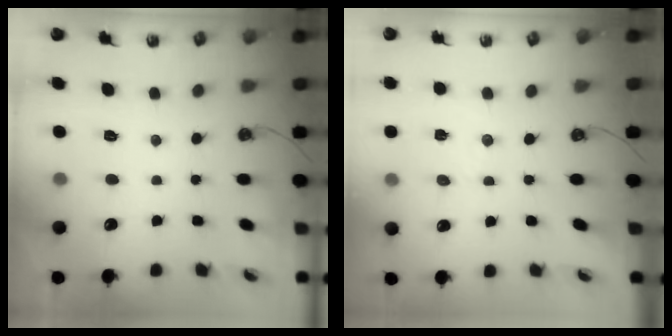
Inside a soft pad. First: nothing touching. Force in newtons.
{"total": 3.4, "press": 3.3, "slide": 0.5}